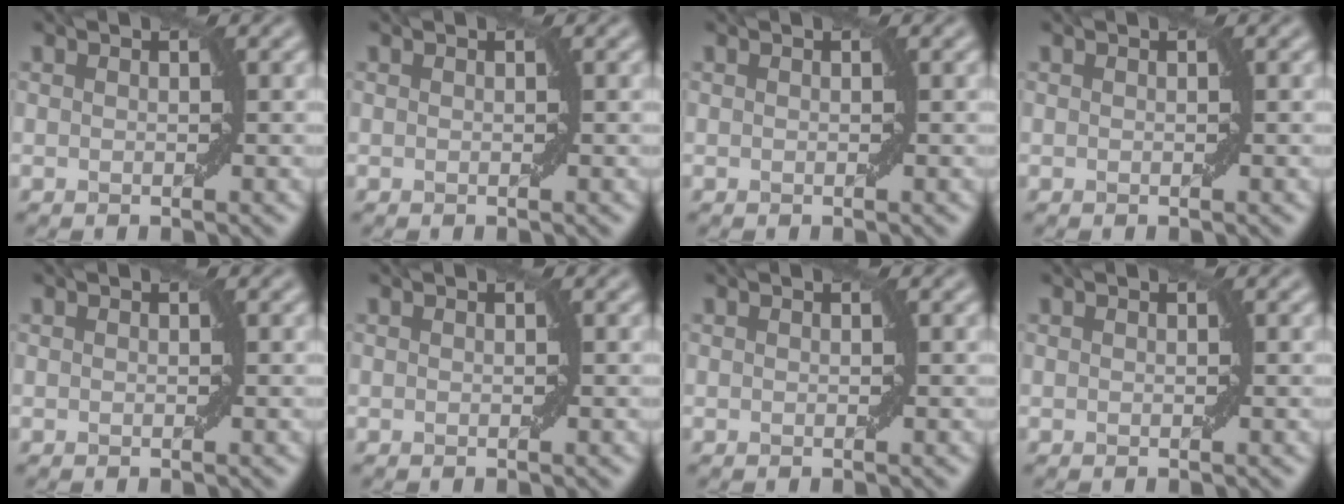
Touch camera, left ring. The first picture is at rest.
{"total": 0.0}
{"total": 0.0}
{"total": 0.0}
{"total": 0.0}
{"total": 0.0}
{"total": 0.0}
{"total": 0.0}